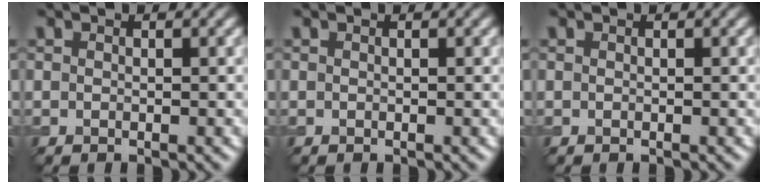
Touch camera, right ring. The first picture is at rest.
{"total": 0.0}
{"total": 0.0}